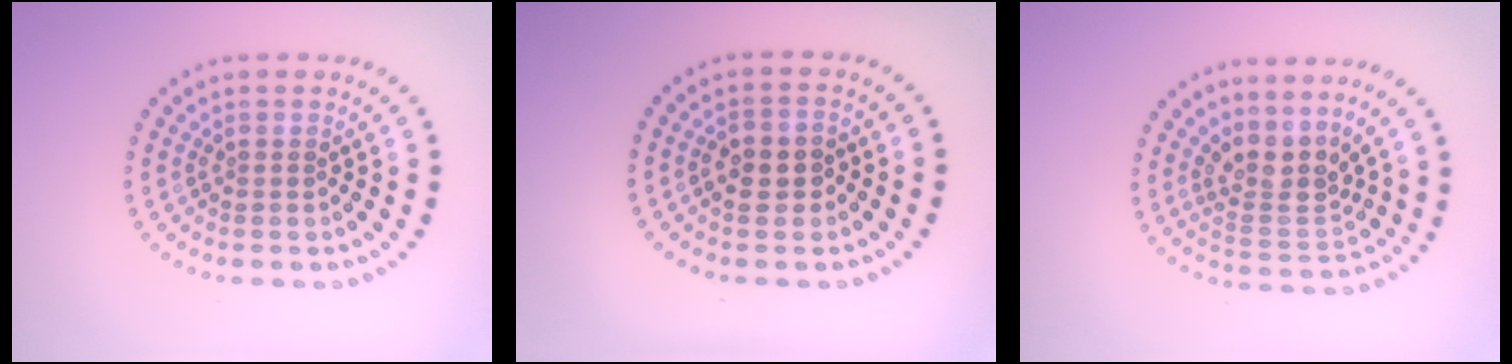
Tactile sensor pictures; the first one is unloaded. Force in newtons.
{"total": 2.6, "press": 2.5, "slide": 0.5}
{"total": 3.3, "press": 2.5, "slide": 2.2}